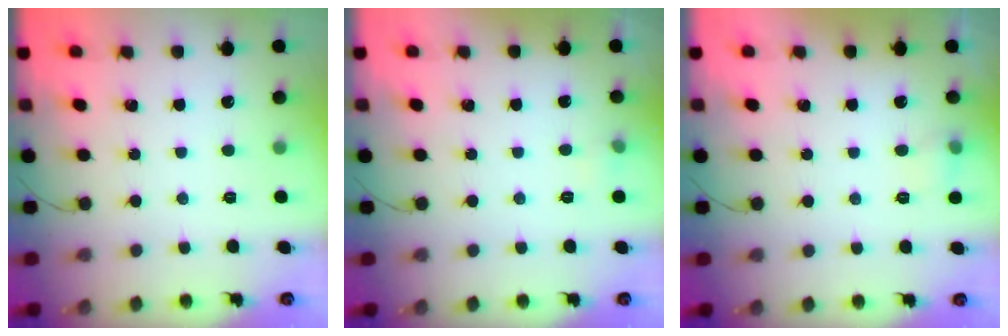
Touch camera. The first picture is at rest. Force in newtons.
{"total": 3.2, "press": 3.1, "slide": 0.9}
{"total": 5.5, "press": 5.3, "slide": 1.5}